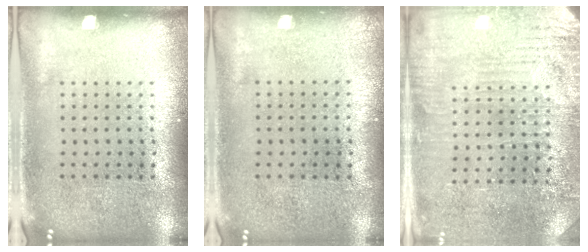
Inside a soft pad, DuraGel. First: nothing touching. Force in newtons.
{"total": 0.0}
{"total": 3.2, "press": 3.1, "slide": 0.7}